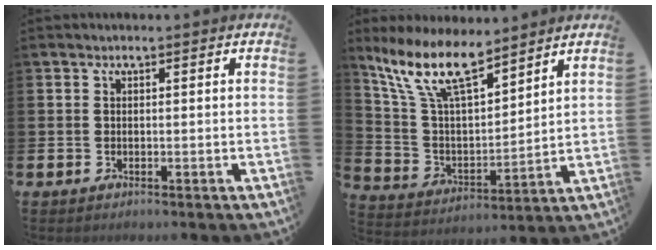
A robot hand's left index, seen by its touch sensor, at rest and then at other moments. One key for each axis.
{"total": 11.5, "fx": 9.2, "fy": 3.1, "fz": 6.3, "tx": -0.159, "ty": -0.039, "tz": 0.166}